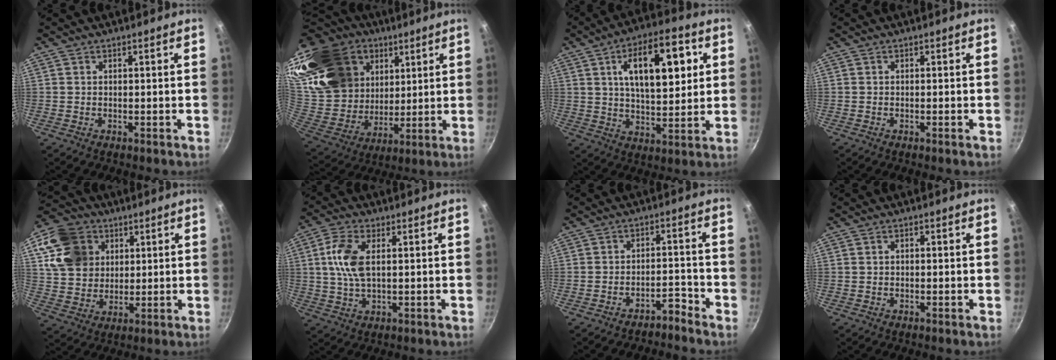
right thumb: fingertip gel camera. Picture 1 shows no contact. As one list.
[{"total": 29.1, "force": [15.5, 20.5, 13.6], "torque": [-0.255, -0.037, 0.304]}, {"total": 17.0, "force": [4.9, 8.0, 14.2], "torque": [-0.186, -0.008, 0.074]}, {"total": 0.5, "force": [-0.3, 0.0, 0.4], "torque": [-0.010, 0.002, -0.007]}, {"total": 14.3, "force": [5.4, 11.4, 6.6], "torque": [-0.097, -0.004, 0.101]}, {"total": 8.4, "force": [1.7, 4.2, 7.1], "torque": [-0.144, 0.007, 0.032]}, {"total": 3.9, "force": [-3.4, 1.2, 1.6], "torque": [-0.013, 0.043, -0.053]}, {"total": 0.7, "force": [-0.1, 0.5, 0.4], "torque": [-0.007, 0.006, -0.002]}]